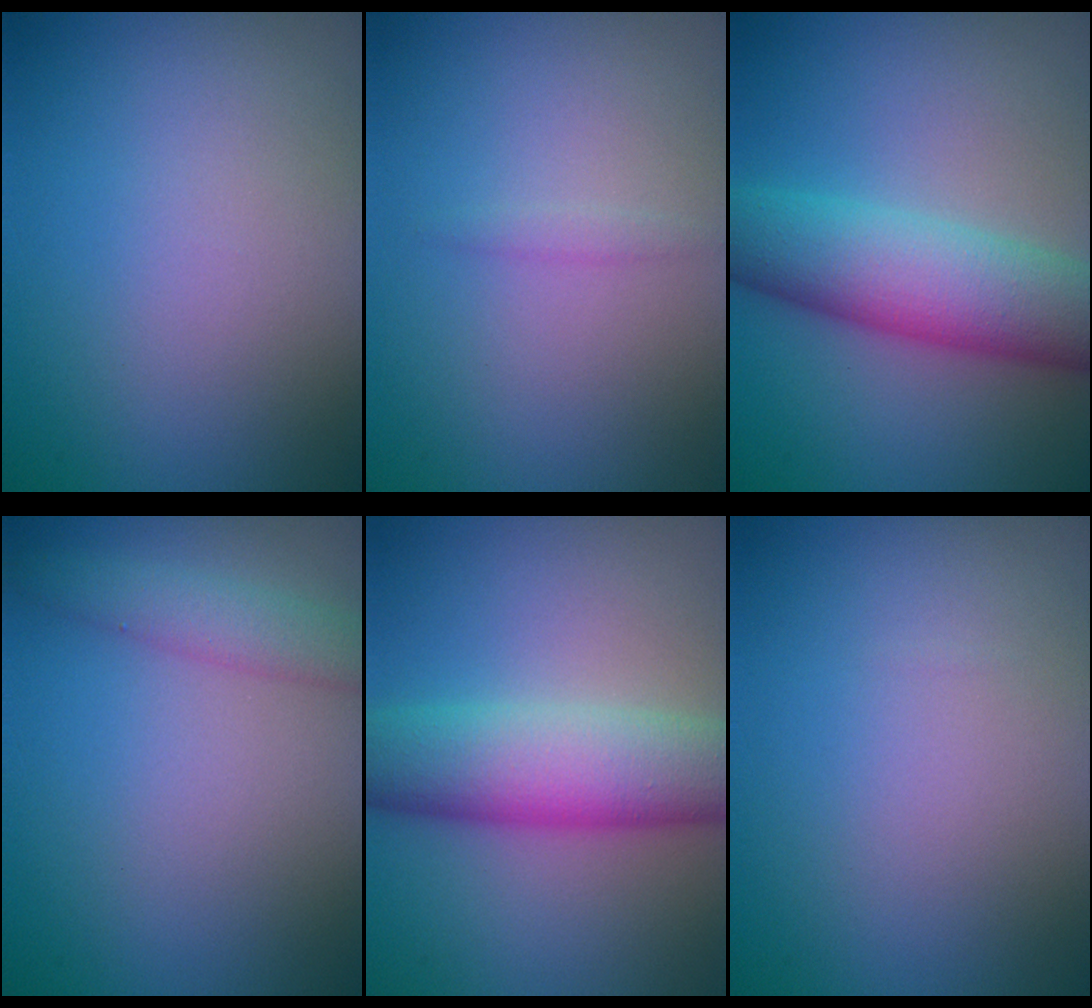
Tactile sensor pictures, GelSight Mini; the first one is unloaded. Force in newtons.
{"total": 0.7, "press": 0.7, "slide": 0.1}
{"total": 8.0, "press": 8.0, "slide": 0.1}
{"total": 2.5, "press": 2.5, "slide": 0.1}
{"total": 8.0, "press": 8.0, "slide": 0.2}
{"total": 0.0}